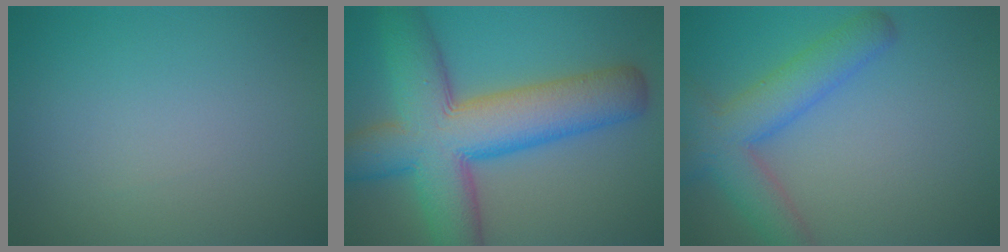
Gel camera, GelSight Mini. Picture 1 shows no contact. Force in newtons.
{"total": 12.1, "press": 12.1, "slide": 0.5}
{"total": 4.5, "press": 4.5, "slide": 0.3}